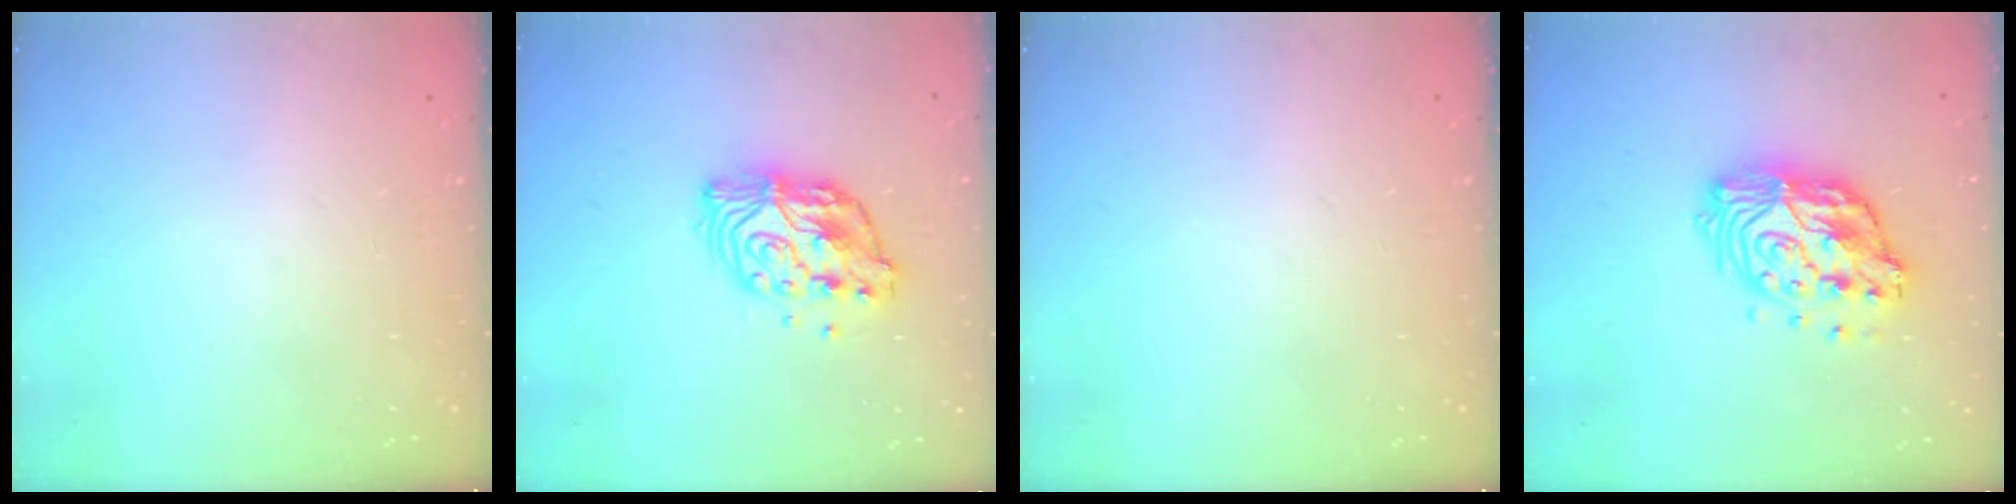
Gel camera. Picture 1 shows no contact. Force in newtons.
{"total": 11.0, "press": 10.9, "slide": 0.9}
{"total": 0.0}
{"total": 15.5, "press": 15.5, "slide": 1.3}